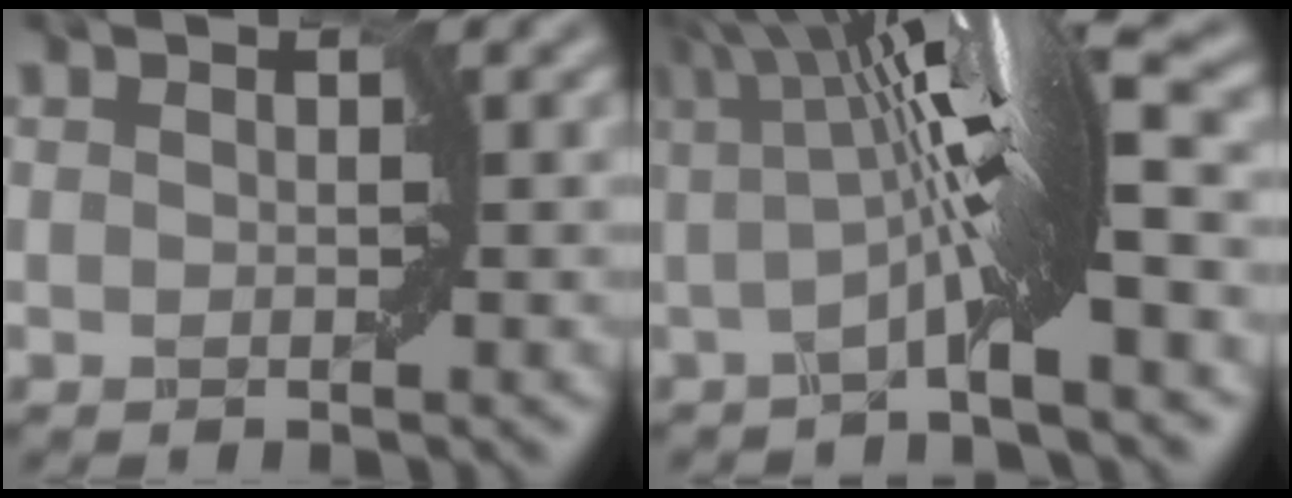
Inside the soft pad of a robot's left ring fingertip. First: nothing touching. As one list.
[{"total": 9.0, "force": [0.5, 2.2, 8.8], "torque": [-0.126, 0.003, 0.002]}]